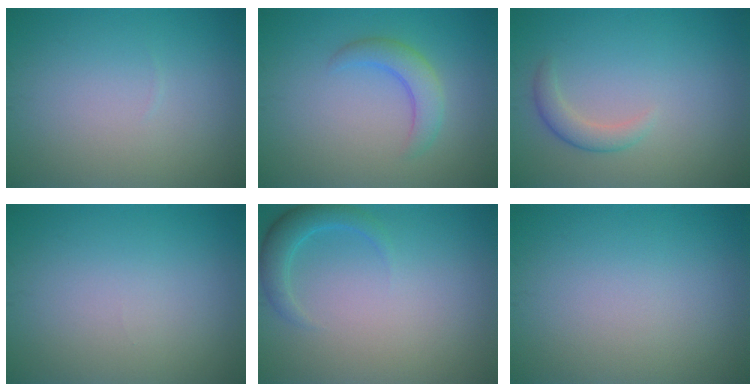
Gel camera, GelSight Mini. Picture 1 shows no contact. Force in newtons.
{"total": 2.9, "press": 2.9, "slide": 0.1}
{"total": 1.9, "press": 1.9, "slide": 0.2}
{"total": 0.0}
{"total": 2.4, "press": 2.4, "slide": 0.1}
{"total": 0.0}